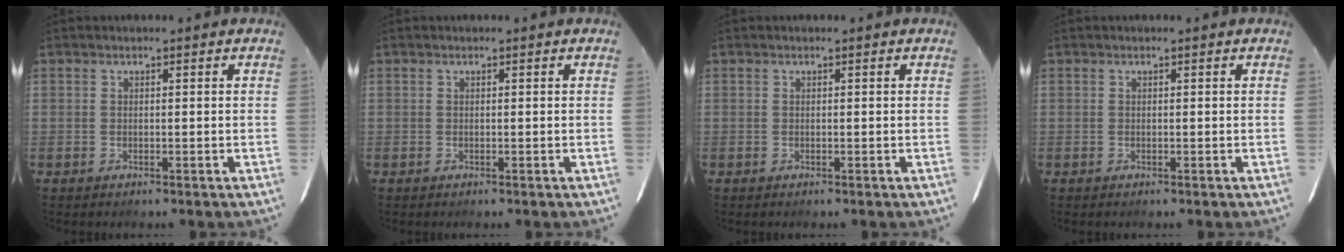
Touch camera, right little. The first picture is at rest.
{"total": 0.0}
{"total": 0.0}
{"total": 0.0}